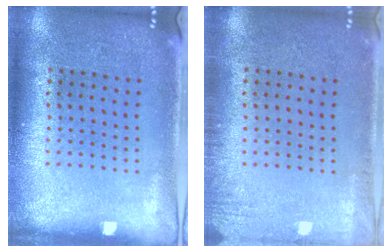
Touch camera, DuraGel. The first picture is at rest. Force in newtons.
{"total": 1.5, "press": 1.5, "slide": 0.2}